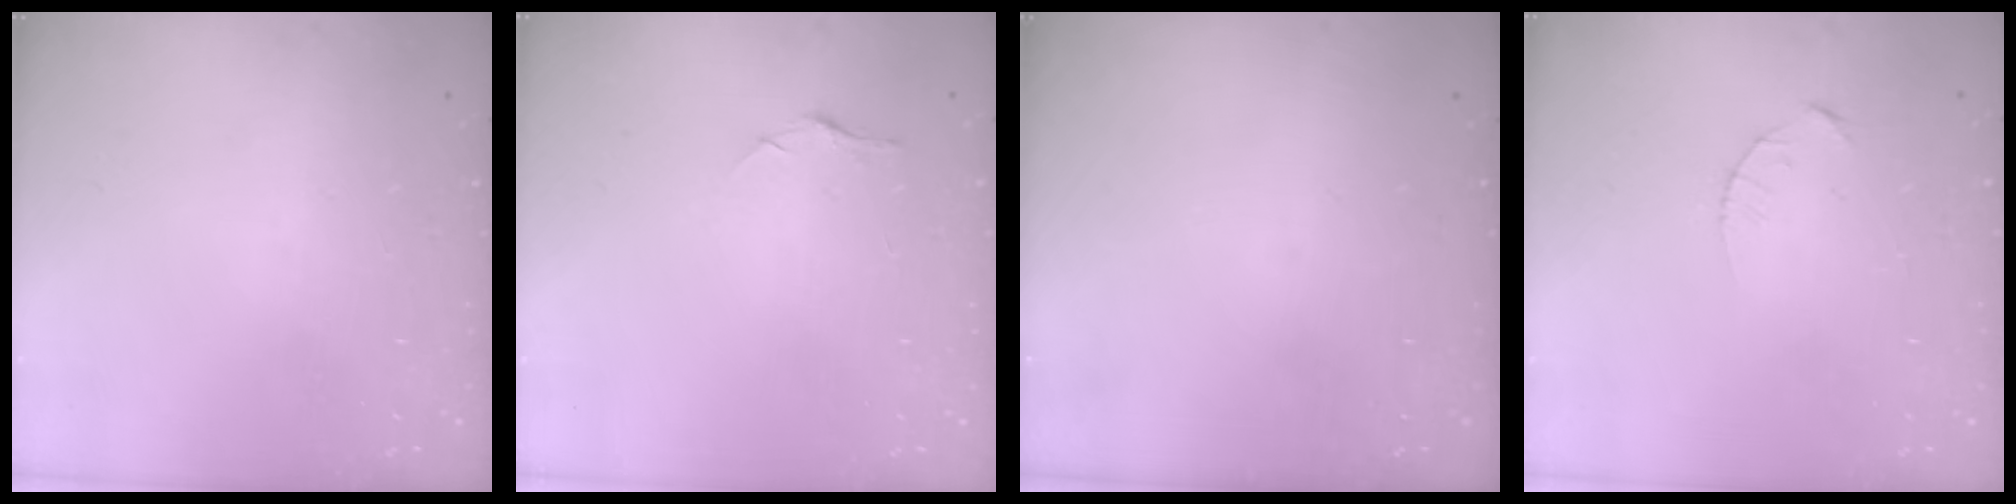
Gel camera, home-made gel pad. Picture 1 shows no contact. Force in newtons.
{"total": 5.7, "press": 5.6, "slide": 0.6}
{"total": 0.0}
{"total": 2.1, "press": 2.1, "slide": 0.3}